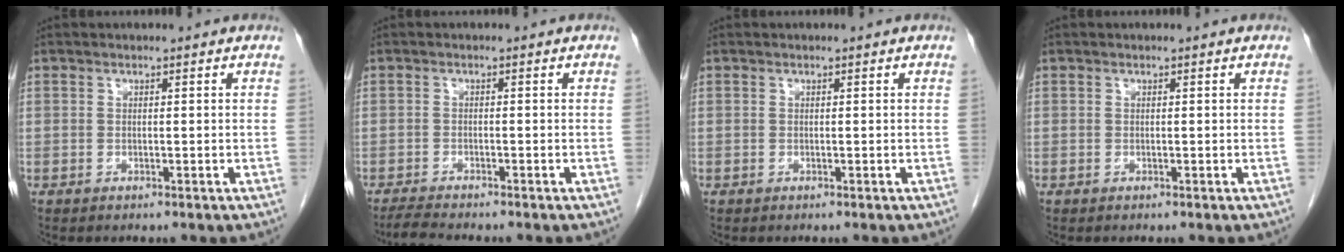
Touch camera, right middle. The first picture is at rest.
{"total": 3.2, "force": [-2.9, -0.3, 1.2], "torque": [-0.032, -0.016, -0.052]}
{"total": 0.0}
{"total": 0.0}